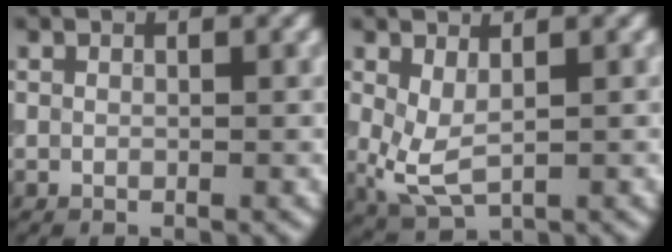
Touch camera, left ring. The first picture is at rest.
{"total": 3.3, "force": [0.6, 1.6, 2.8], "torque": [-0.070, -0.008, 0.015]}